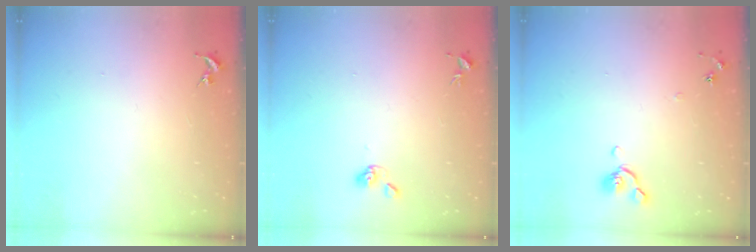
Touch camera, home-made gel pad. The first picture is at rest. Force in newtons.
{"total": 4.8, "press": 4.8, "slide": 0.8}
{"total": 5.4, "press": 5.3, "slide": 1.1}